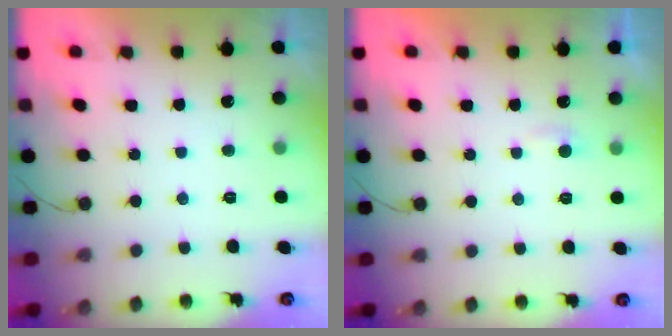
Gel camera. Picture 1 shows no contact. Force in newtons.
{"total": 2.2, "press": 2.2, "slide": 0.2}